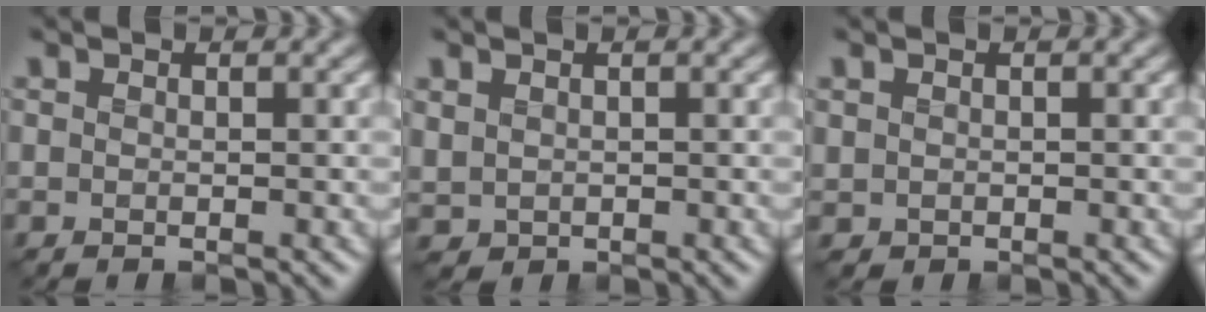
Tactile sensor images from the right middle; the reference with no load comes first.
{"total": 0.9, "force": [0.3, 0.8, 0.3], "torque": [-0.013, -0.003, 0.009]}
{"total": 0.5, "force": [0.0, 0.5, 0.1], "torque": [-0.003, -0.003, 0.000]}